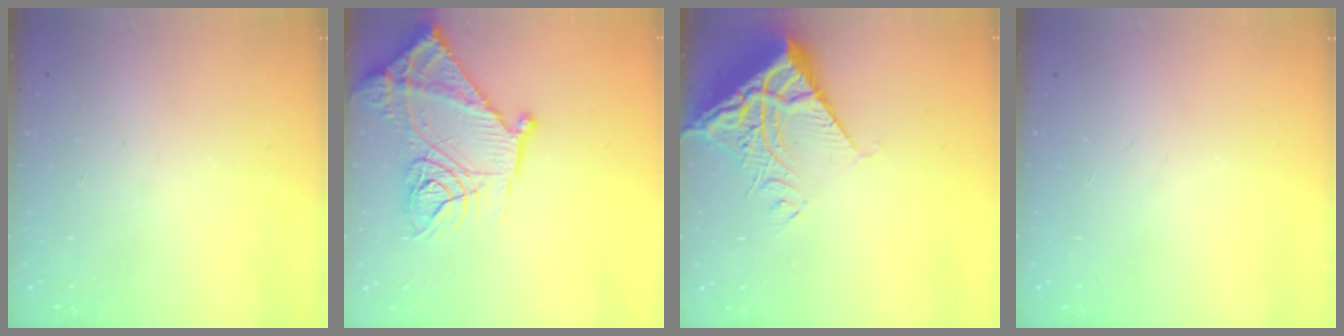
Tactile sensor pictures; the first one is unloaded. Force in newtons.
{"total": 18.7, "press": 18.6, "slide": 1.7}
{"total": 7.5, "press": 7.4, "slide": 1.0}
{"total": 0.0}